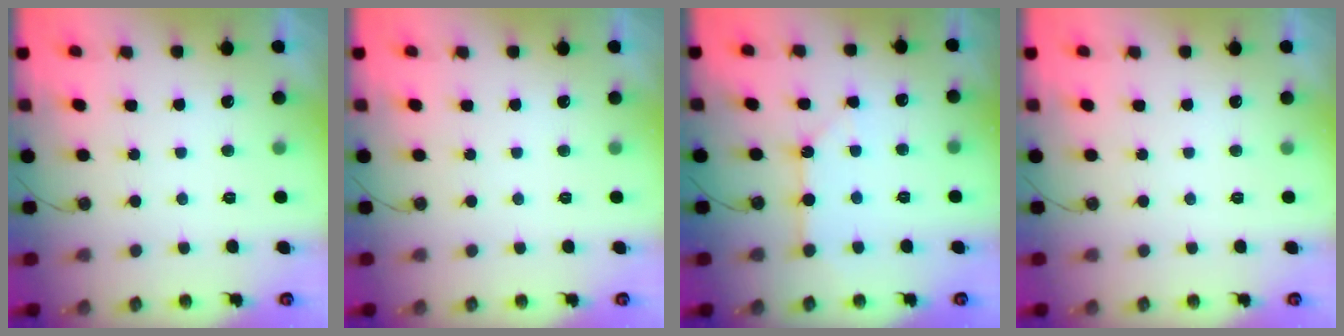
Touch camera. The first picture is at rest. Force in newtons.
{"total": 0.0}
{"total": 2.7, "press": 2.6, "slide": 0.3}
{"total": 0.0}